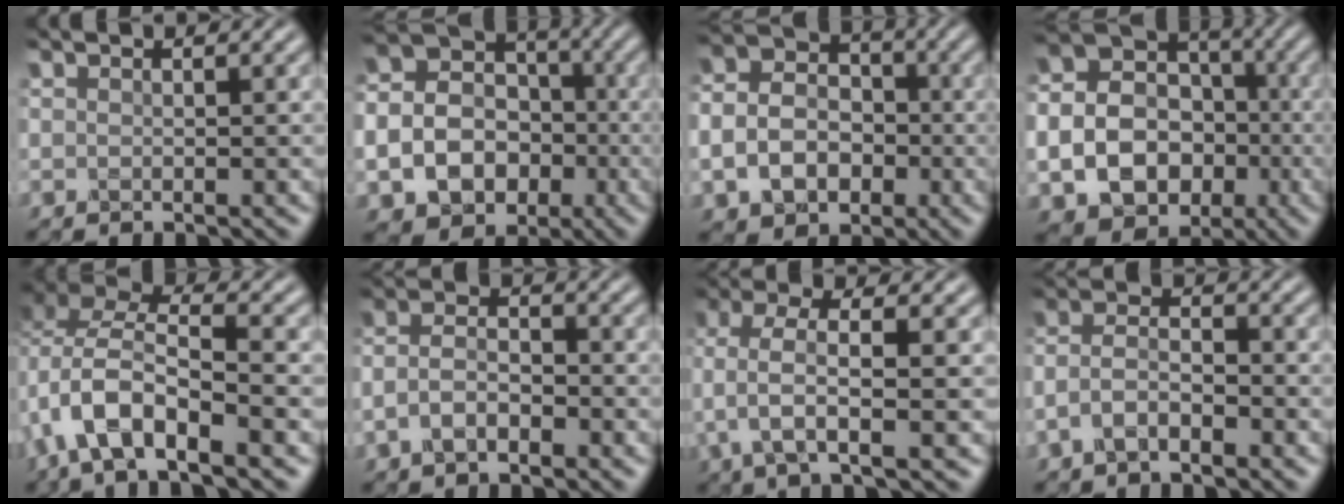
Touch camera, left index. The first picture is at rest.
{"total": 11.5, "force": [-3.3, 9.8, 5.2], "torque": [-0.100, -0.032, -0.062]}
{"total": 6.6, "force": [-1.7, 5.3, 3.7], "torque": [-0.071, -0.007, -0.039]}
{"total": 12.4, "force": [-2.8, 10.2, 6.4], "torque": [-0.114, -0.036, -0.056]}
{"total": 8.3, "force": [-2.9, 4.1, 6.6], "torque": [-0.129, 0.009, -0.061]}
{"total": 3.4, "force": [-1.4, 1.7, 2.5], "torque": [-0.054, 0.003, -0.034]}
{"total": 4.7, "force": [-0.1, 1.5, 4.4], "torque": [-0.093, 0.007, -0.004]}
{"total": 3.3, "force": [-1.7, 1.5, 2.4], "torque": [-0.049, 0.006, -0.040]}